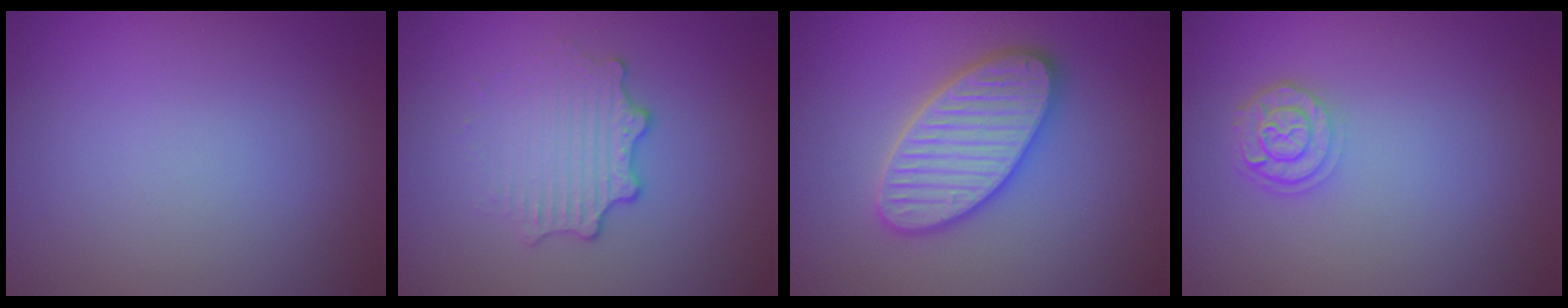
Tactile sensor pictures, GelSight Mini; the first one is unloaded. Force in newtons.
{"total": 3.3, "press": 2.5, "slide": 2.2}
{"total": 5.8, "press": 5.8, "slide": 0.6}
{"total": 2.5, "press": 2.1, "slide": 1.4}